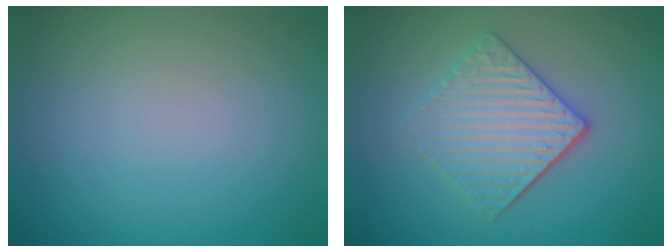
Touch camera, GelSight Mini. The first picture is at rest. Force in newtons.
{"total": 4.1, "press": 3.4, "slide": 2.3}